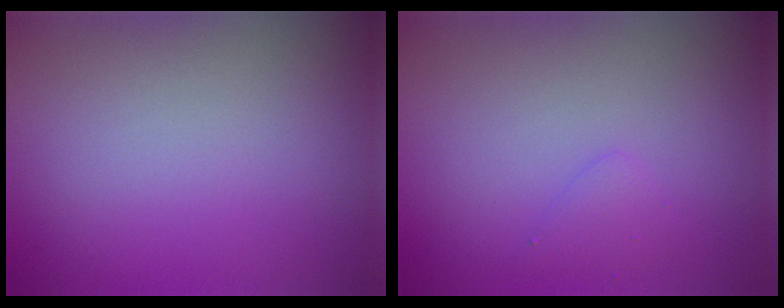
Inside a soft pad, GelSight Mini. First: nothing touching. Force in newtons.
{"total": 1.0, "press": 1.0, "slide": 0.1}